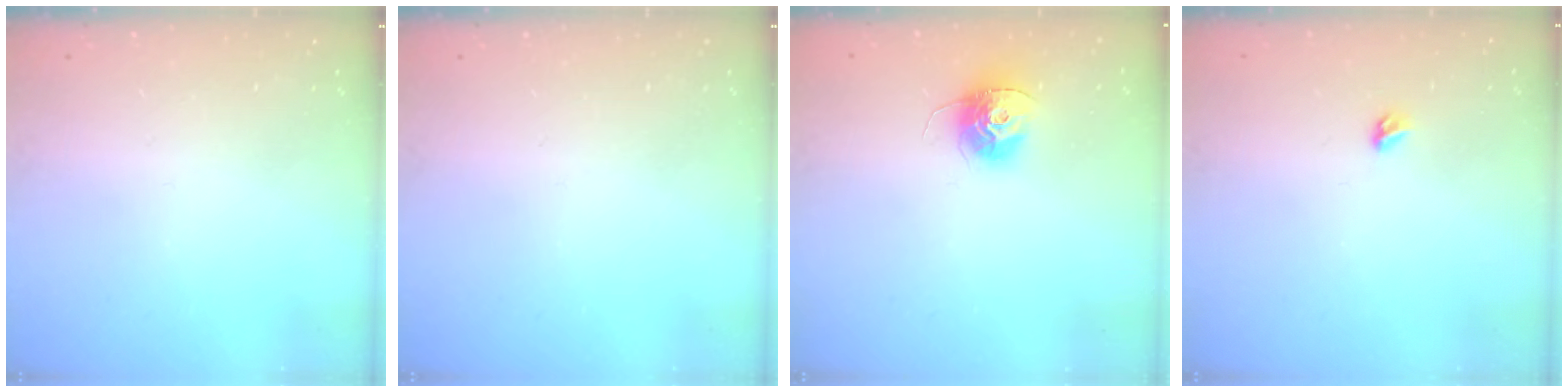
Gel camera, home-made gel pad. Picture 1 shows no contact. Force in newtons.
{"total": 0.0}
{"total": 12.3, "press": 12.3, "slide": 1.0}
{"total": 3.4, "press": 3.3, "slide": 0.8}